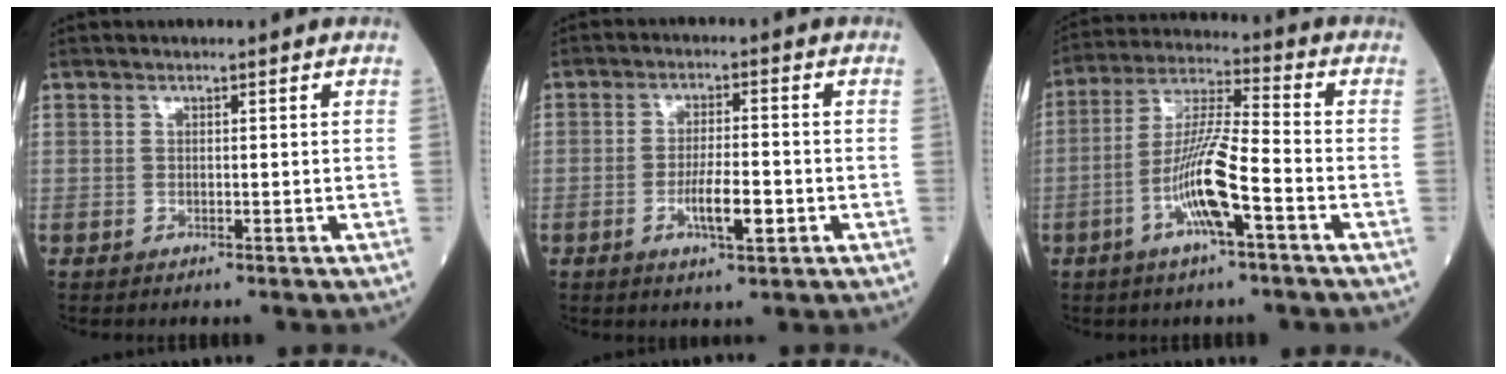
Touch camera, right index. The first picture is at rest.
{"total": 5.5, "force": [-1.8, 1.0, 5.1], "torque": [-0.092, -0.003, -0.030]}
{"total": 10.9, "force": [-4.1, 0.8, 10.1], "torque": [-0.199, 0.002, -0.081]}